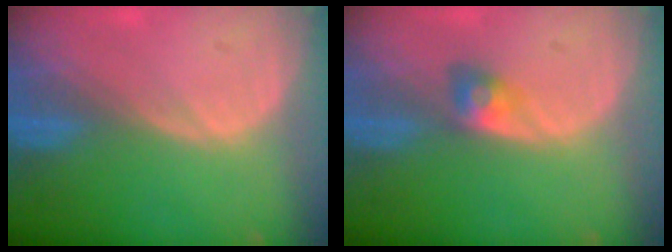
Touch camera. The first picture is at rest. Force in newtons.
{"total": 3.0, "press": 2.5, "slide": 1.5}